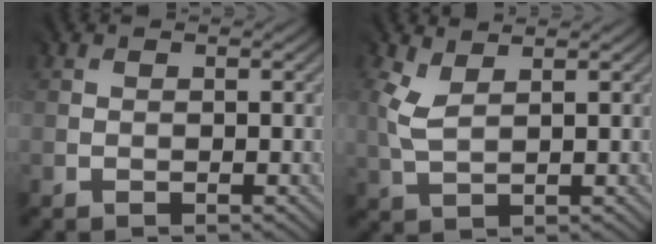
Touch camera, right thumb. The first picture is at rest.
{"total": 2.3, "force": [1.5, 0.8, 1.6], "torque": [-0.055, 0.003, 0.034]}